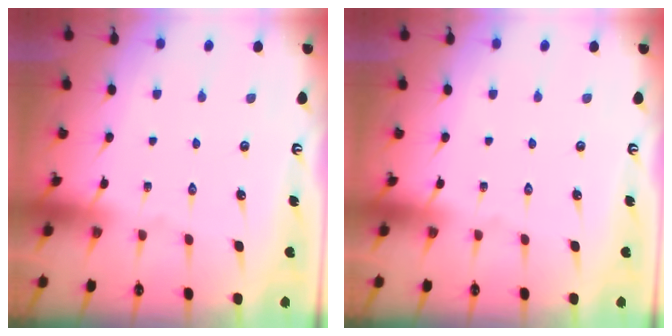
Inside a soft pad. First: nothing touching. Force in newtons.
{"total": 0.0}